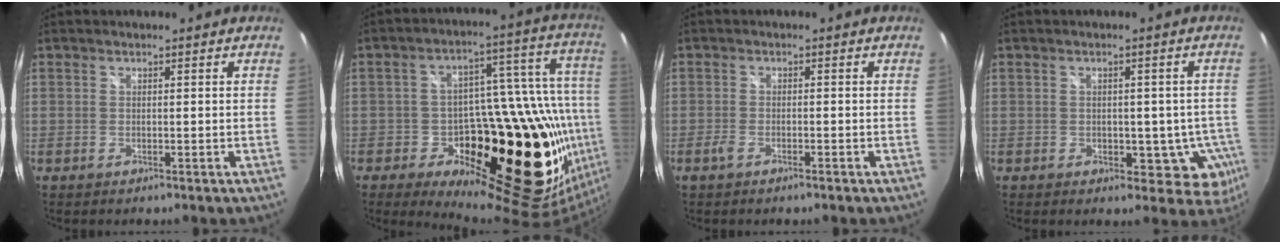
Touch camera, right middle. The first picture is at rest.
{"total": 33.6, "force": [-11.0, 17.4, 26.6], "torque": [-0.393, 0.011, -0.145]}
{"total": 2.2, "force": [-1.7, 0.5, 1.4], "torque": [-0.038, -0.001, -0.036]}
{"total": 8.4, "force": [-2.6, 6.1, 5.2], "torque": [-0.053, 0.009, -0.020]}